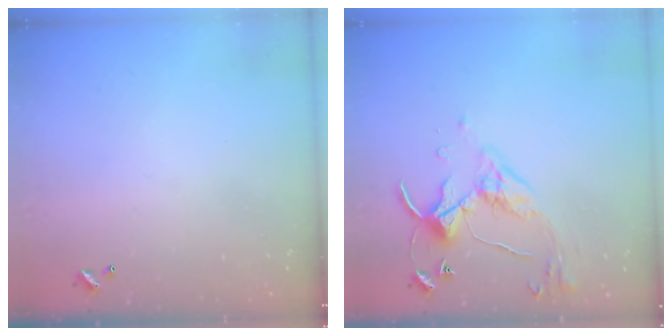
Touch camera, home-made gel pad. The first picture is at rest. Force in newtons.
{"total": 5.3, "press": 5.3, "slide": 0.7}